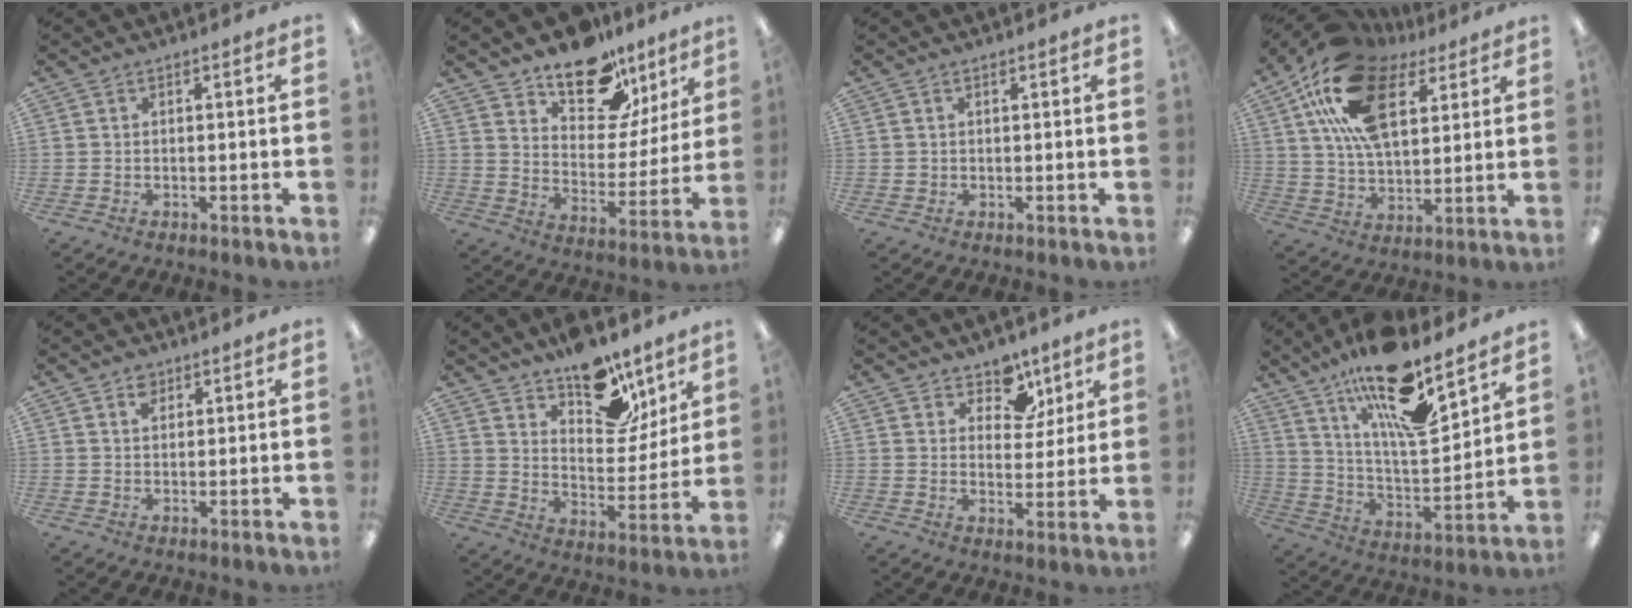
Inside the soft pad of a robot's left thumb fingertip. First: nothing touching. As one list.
[{"total": 15.7, "force": [11.9, 8.1, 6.1], "torque": [-0.091, -0.087, 0.215]}, {"total": 0.8, "force": [0.3, 0.7, 0.0], "torque": [-0.002, 0.003, 0.006]}, {"total": 21.9, "force": [11.2, 11.6, 14.8], "torque": [-0.281, -0.030, 0.198]}, {"total": 2.7, "force": [1.9, 1.6, 1.1], "torque": [-0.009, -0.006, 0.032]}, {"total": 14.1, "force": [11.0, 6.9, 5.5], "torque": [-0.071, -0.082, 0.198]}, {"total": 8.1, "force": [5.9, 5.3, 2.0], "torque": [-0.022, -0.039, 0.106]}, {"total": 19.9, "force": [13.7, 6.4, 12.9], "torque": [-0.220, -0.082, 0.230]}]